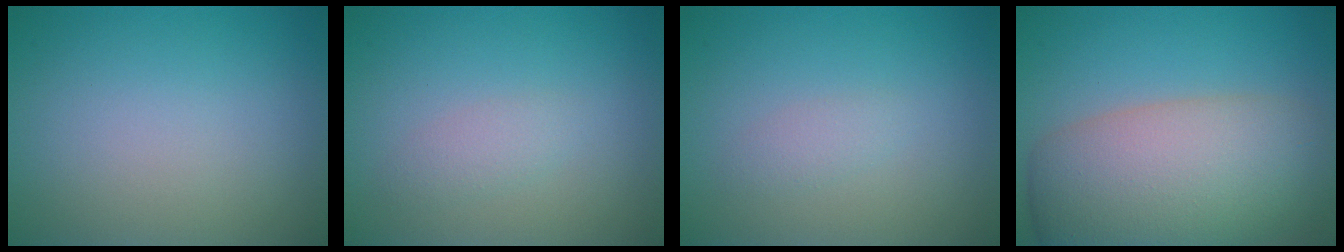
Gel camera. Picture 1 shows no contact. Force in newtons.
{"total": 1.3, "press": 1.3, "slide": 0.1}
{"total": 1.1, "press": 1.1, "slide": 0.0}
{"total": 10.6, "press": 10.5, "slide": 0.6}